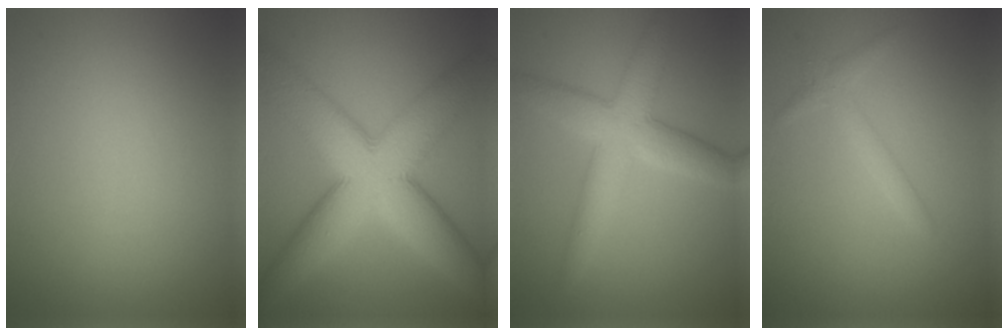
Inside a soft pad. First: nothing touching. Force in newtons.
{"total": 12.1, "press": 12.1, "slide": 0.2}
{"total": 5.9, "press": 5.9, "slide": 0.1}
{"total": 1.7, "press": 1.6, "slide": 0.2}